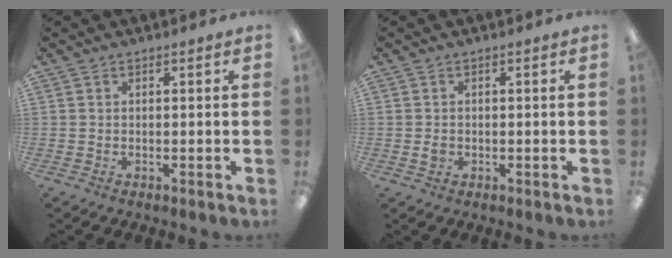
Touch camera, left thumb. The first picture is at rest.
{"total": 1.6, "force": [-0.1, 1.4, 0.8], "torque": [-0.015, 0.004, -0.001]}